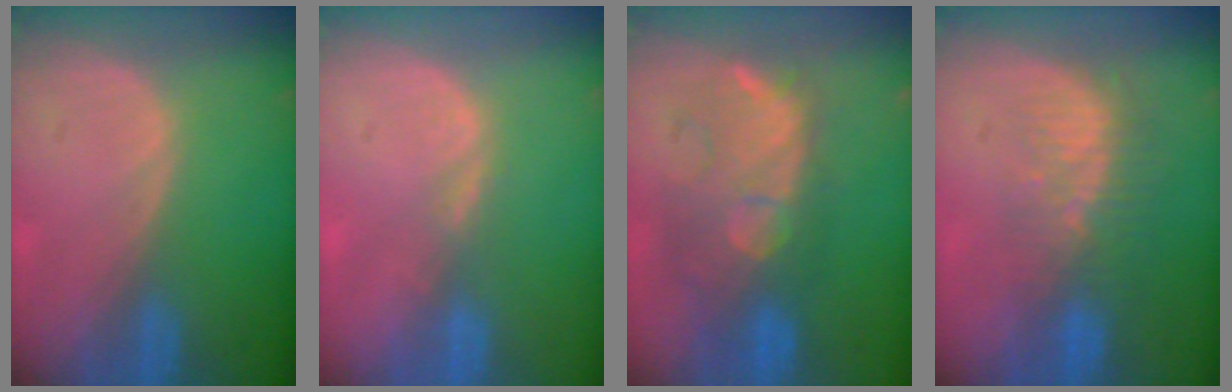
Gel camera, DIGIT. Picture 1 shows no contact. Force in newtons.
{"total": 1.9, "press": 1.5, "slide": 1.1}
{"total": 9.8, "press": 9.5, "slide": 2.7}
{"total": 8.2, "press": 7.1, "slide": 4.0}